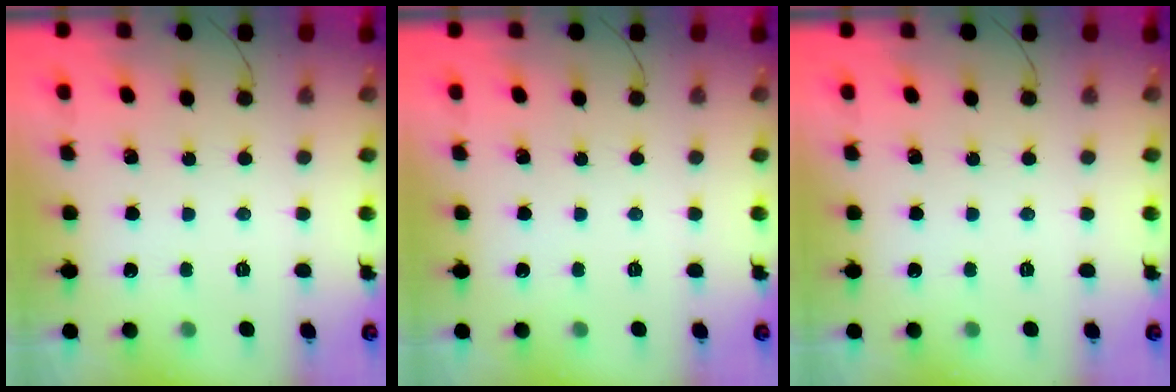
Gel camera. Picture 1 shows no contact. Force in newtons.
{"total": 0.0}
{"total": 0.0}